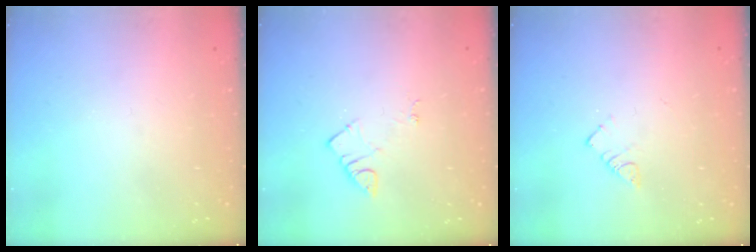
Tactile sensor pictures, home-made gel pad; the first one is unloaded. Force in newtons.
{"total": 4.2, "press": 4.1, "slide": 0.8}
{"total": 3.8, "press": 3.8, "slide": 0.2}